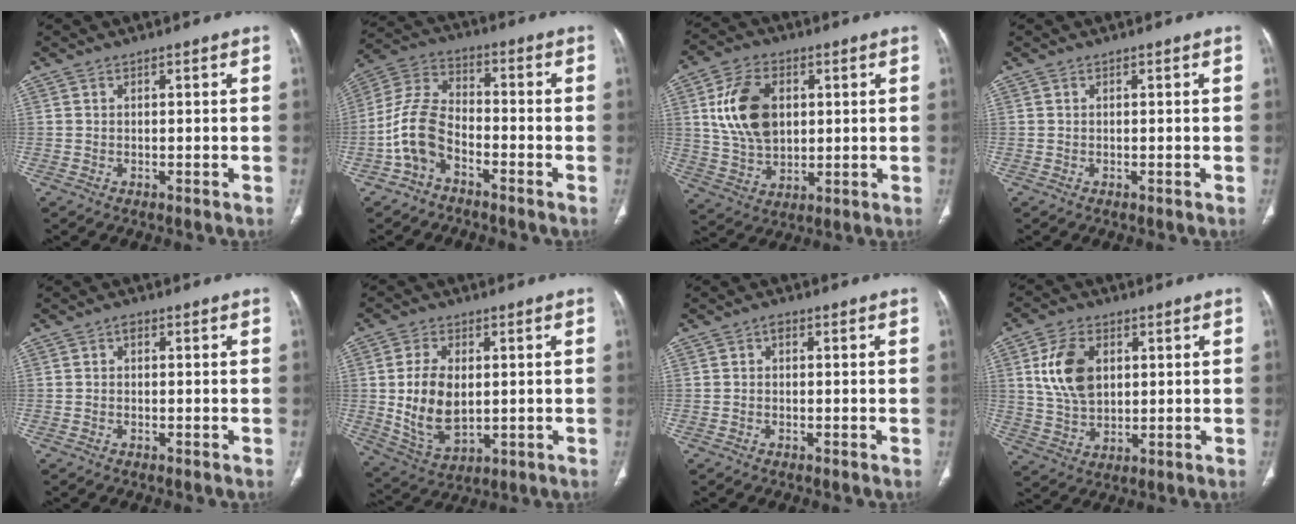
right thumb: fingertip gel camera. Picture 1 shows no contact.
{"total": 9.8, "force": [-4.5, 5.9, 6.5], "torque": [-0.131, 0.048, -0.099]}
{"total": 13.5, "force": [2.9, 9.1, 9.6], "torque": [-0.159, -0.005, 0.057]}
{"total": 0.0}
{"total": 0.5, "force": [-0.1, 0.4, 0.4], "torque": [0.002, 0.003, -0.009]}
{"total": 12.0, "force": [0.5, 7.4, 9.4], "torque": [-0.170, -0.011, 0.025]}
{"total": 1.0, "force": [0.1, 0.7, 0.7], "torque": [-0.001, 0.005, -0.007]}
{"total": 10.5, "force": [2.6, 6.9, 7.5], "torque": [-0.131, -0.006, 0.056]}